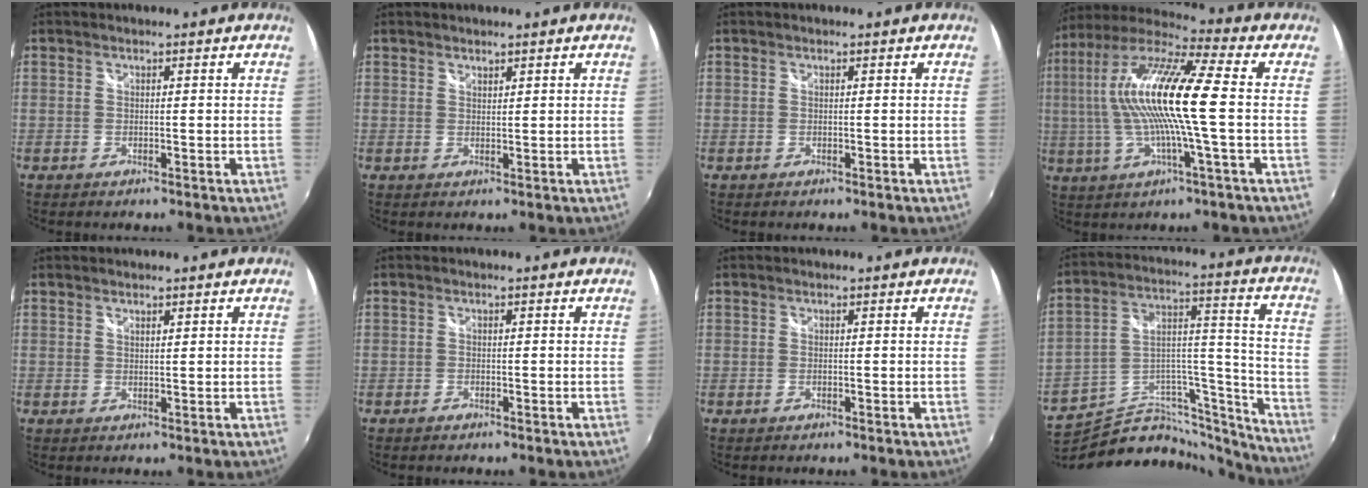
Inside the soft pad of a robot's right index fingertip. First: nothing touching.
{"total": 1.0, "force": [0.9, 0.3, 0.1], "torque": [-0.001, 0.001, 0.016]}
{"total": 0.0}
{"total": 17.9, "force": [0.3, 1.4, 17.8], "torque": [-0.333, 0.011, -0.006]}
{"total": 1.0, "force": [0.9, 0.3, 0.4], "torque": [-0.004, 0.000, 0.015]}
{"total": 0.8, "force": [-0.7, 0.5, 0.2], "torque": [-0.005, -0.002, -0.013]}
{"total": 0.0}
{"total": 23.8, "force": [-19.0, 10.1, 10.1], "torque": [-0.145, 0.067, -0.275]}